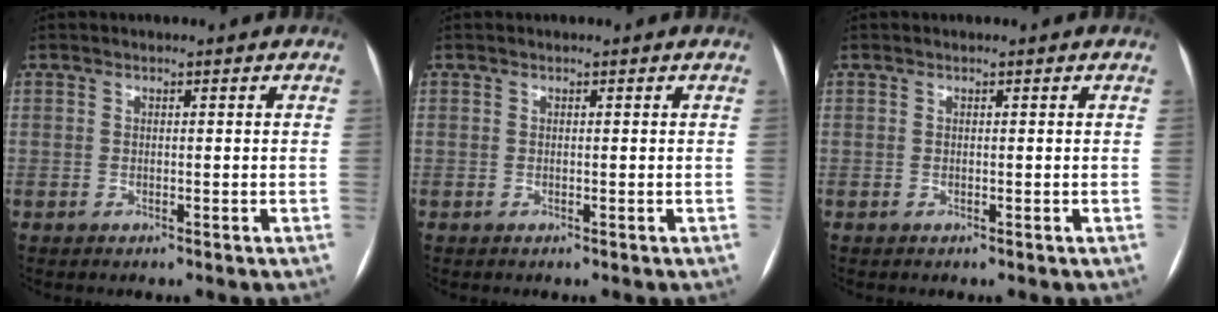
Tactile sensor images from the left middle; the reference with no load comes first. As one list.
[{"total": 0.0}, {"total": 0.0}]